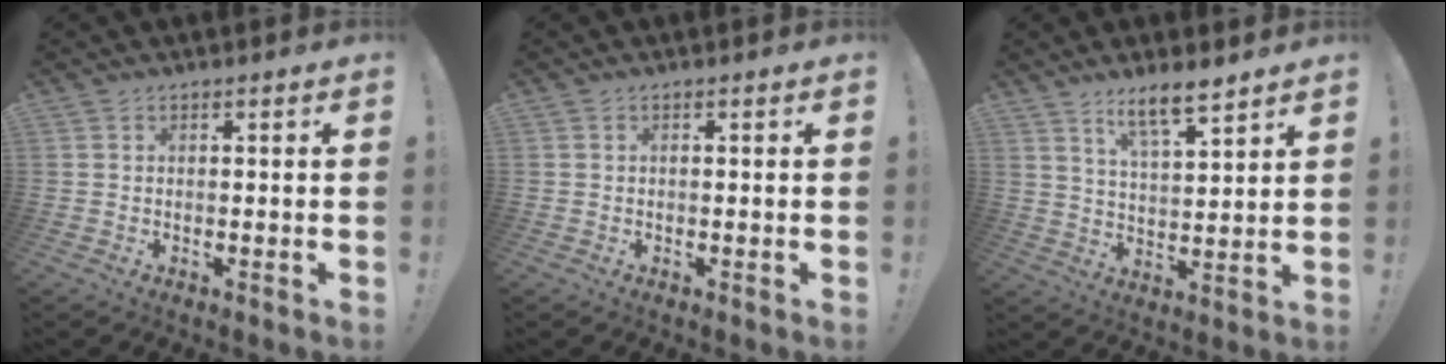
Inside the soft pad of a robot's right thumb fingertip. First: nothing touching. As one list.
[{"total": 0.0}, {"total": 9.3, "force": [7.1, 2.1, 5.7], "torque": [-0.091, -0.042, 0.123]}]